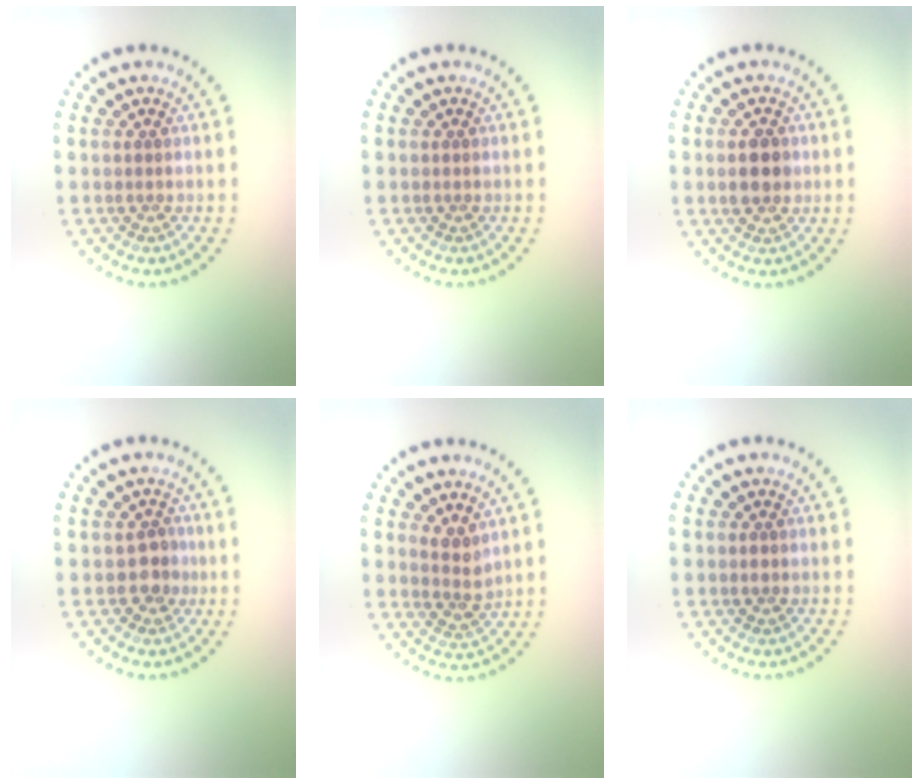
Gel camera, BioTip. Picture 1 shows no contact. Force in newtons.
{"total": 0.0}
{"total": 2.7, "press": 2.7, "slide": 0.2}
{"total": 1.8, "press": 1.5, "slide": 1.0}
{"total": 1.9, "press": 1.5, "slide": 1.0}
{"total": 0.5, "press": 0.5, "slide": 0.2}